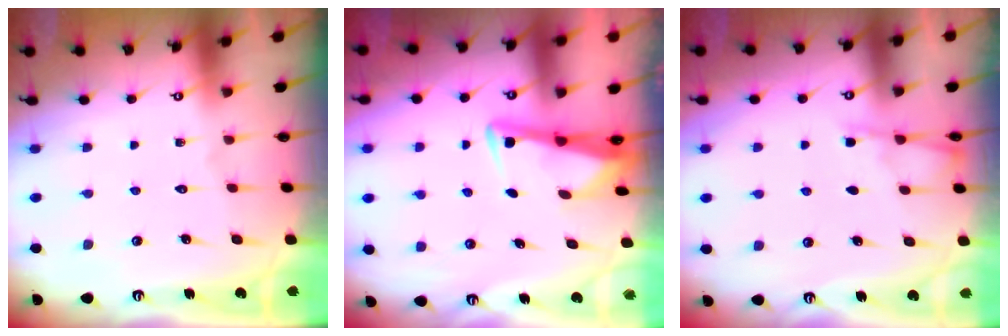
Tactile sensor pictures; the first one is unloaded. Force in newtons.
{"total": 3.4, "press": 3.4, "slide": 0.4}
{"total": 3.3, "press": 3.3, "slide": 0.4}